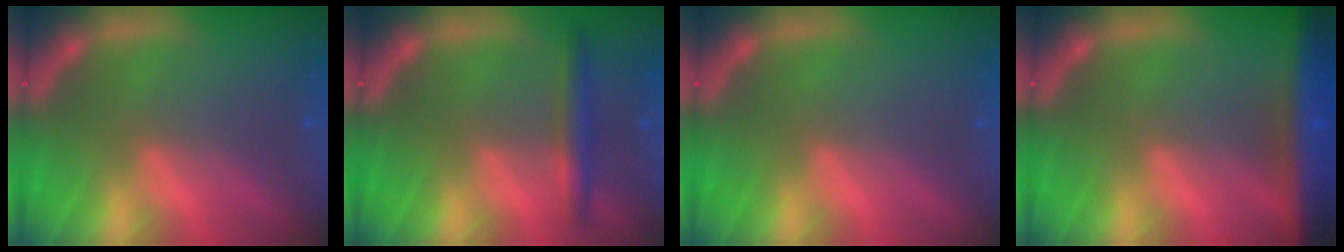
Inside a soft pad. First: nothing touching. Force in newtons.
{"total": 3.0}
{"total": 0.0}
{"total": 9.5}